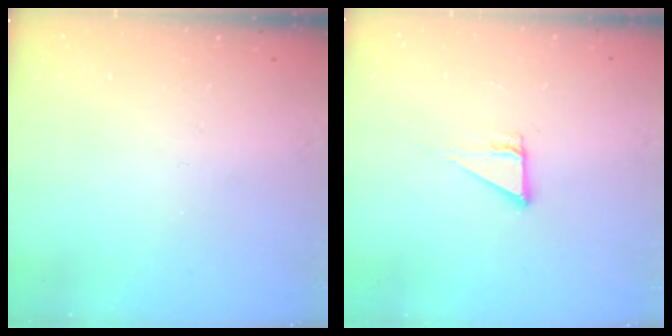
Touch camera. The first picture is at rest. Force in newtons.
{"total": 3.1, "press": 3.1, "slide": 0.2}